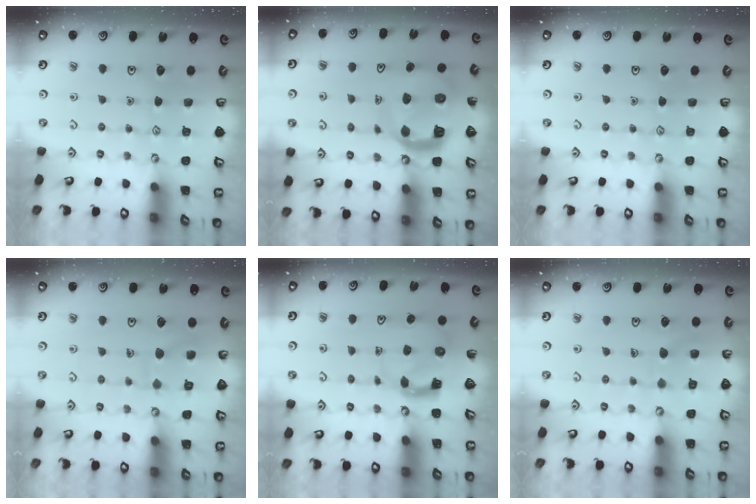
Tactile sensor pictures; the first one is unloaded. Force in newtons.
{"total": 10.8, "press": 10.8, "slide": 1.4}
{"total": 0.0}
{"total": 9.8, "press": 9.8, "slide": 1.0}
{"total": 3.9, "press": 3.8, "slide": 0.7}
{"total": 6.8, "press": 6.8, "slide": 0.6}